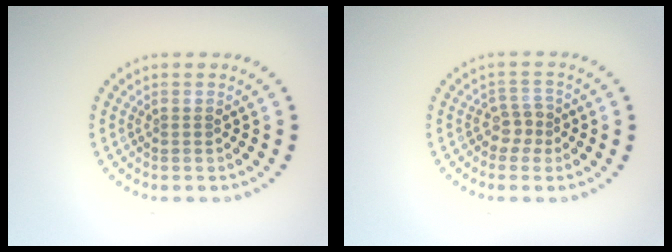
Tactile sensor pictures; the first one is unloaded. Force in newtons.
{"total": 1.9, "press": 1.5, "slide": 1.2}